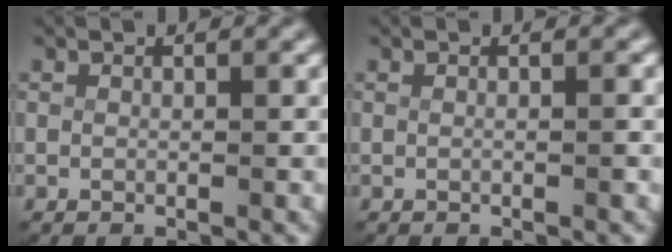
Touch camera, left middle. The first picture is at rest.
{"total": 0.7, "force": [-0.3, -0.2, 0.6], "torque": [-0.008, 0.000, -0.004]}